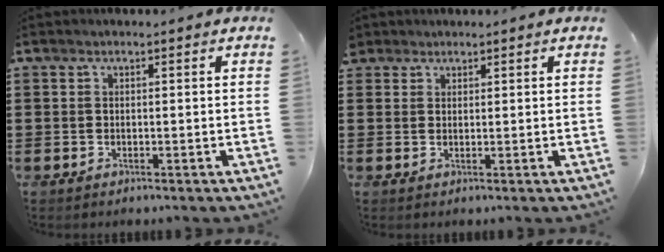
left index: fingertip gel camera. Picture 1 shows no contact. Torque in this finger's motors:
{"motor_torque": [0.03, 0.04, 0.00, -0.02]}